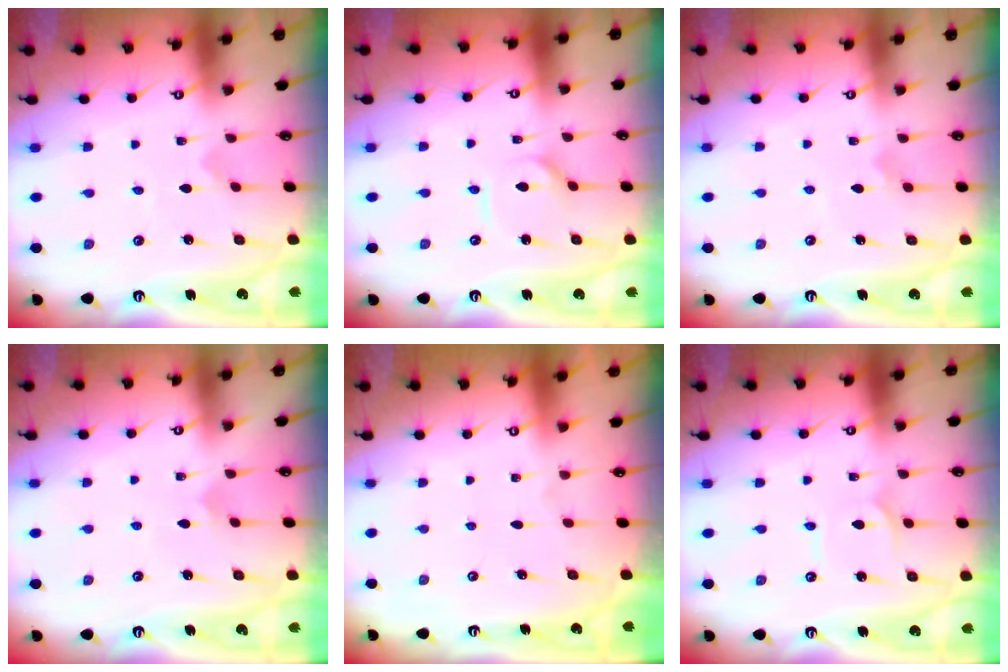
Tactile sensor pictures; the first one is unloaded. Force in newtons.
{"total": 2.2, "press": 2.2, "slide": 0.4}
{"total": 1.9, "press": 1.9, "slide": 0.1}
{"total": 3.6, "press": 3.5, "slide": 0.2}
{"total": 0.0}
{"total": 1.7, "press": 1.6, "slide": 0.1}